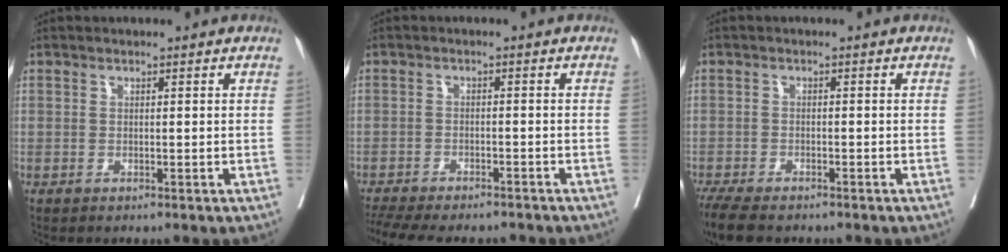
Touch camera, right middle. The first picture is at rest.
{"total": 14.2, "force": [-12.6, 3.3, 5.7], "torque": [-0.126, -0.011, -0.173]}
{"total": 7.3, "force": [-5.9, 2.0, 3.7], "torque": [-0.064, -0.015, -0.096]}